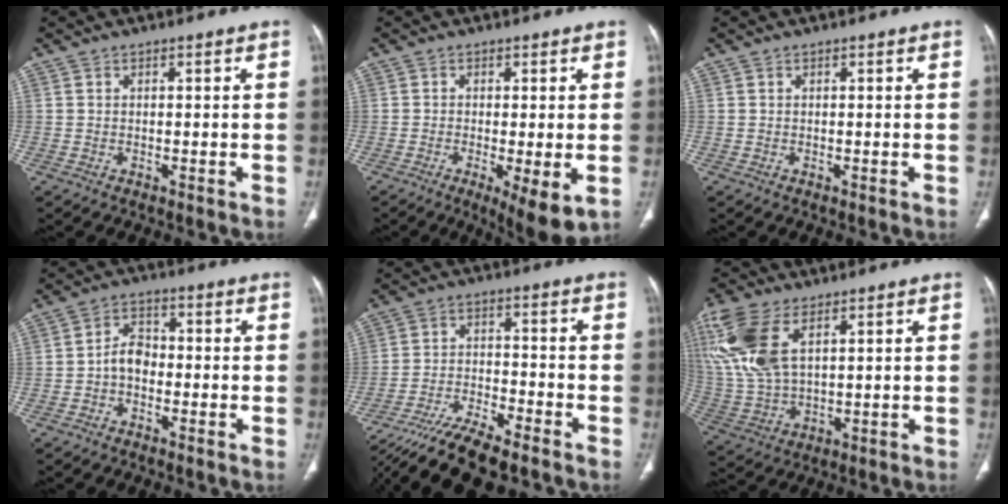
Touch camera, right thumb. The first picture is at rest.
{"total": 7.3, "force": [-2.2, 1.8, 6.7], "torque": [-0.107, -0.021, -0.033]}
{"total": 0.0}
{"total": 4.5, "force": [-1.2, 3.2, 2.9], "torque": [-0.038, 0.020, -0.031]}
{"total": 14.3, "force": [-12.0, 3.0, 7.2], "torque": [-0.147, 0.032, -0.209]}
{"total": 15.5, "force": [6.3, 7.8, 11.9], "torque": [-0.284, -0.010, 0.133]}